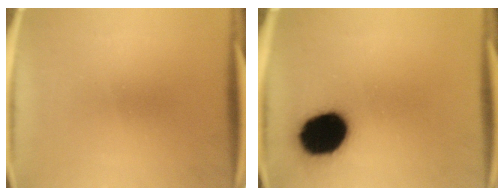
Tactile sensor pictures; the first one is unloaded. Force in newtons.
{"total": 17.0}